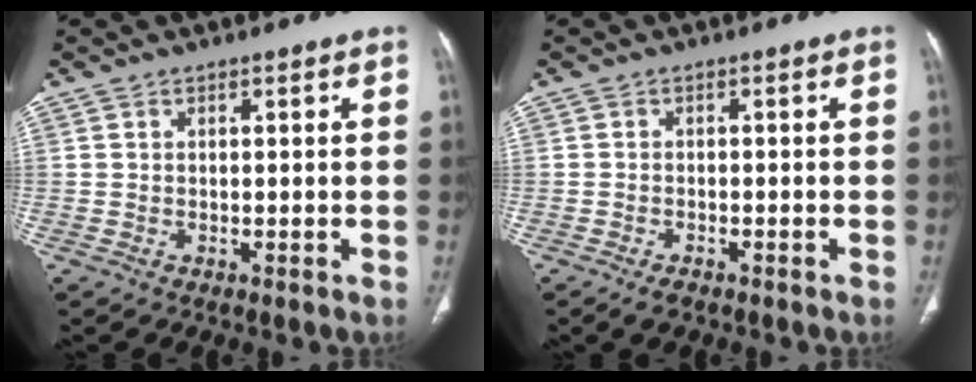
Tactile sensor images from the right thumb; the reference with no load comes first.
{"total": 0.7, "force": [-0.5, 0.4, 0.2], "torque": [-0.009, 0.002, -0.009]}